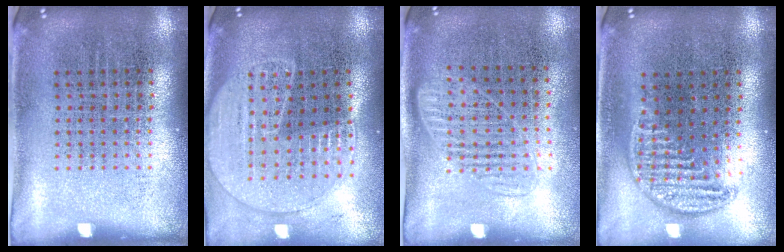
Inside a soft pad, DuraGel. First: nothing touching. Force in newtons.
{"total": 1.8, "press": 1.7, "slide": 0.6}
{"total": 1.2, "press": 1.0, "slide": 0.6}
{"total": 1.0, "press": 1.0, "slide": 0.4}